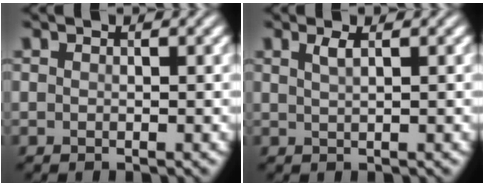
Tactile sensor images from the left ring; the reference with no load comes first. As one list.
[{"total": 1.3, "force": [0.7, 0.4, 1.1], "torque": [-0.016, 0.002, 0.010]}]